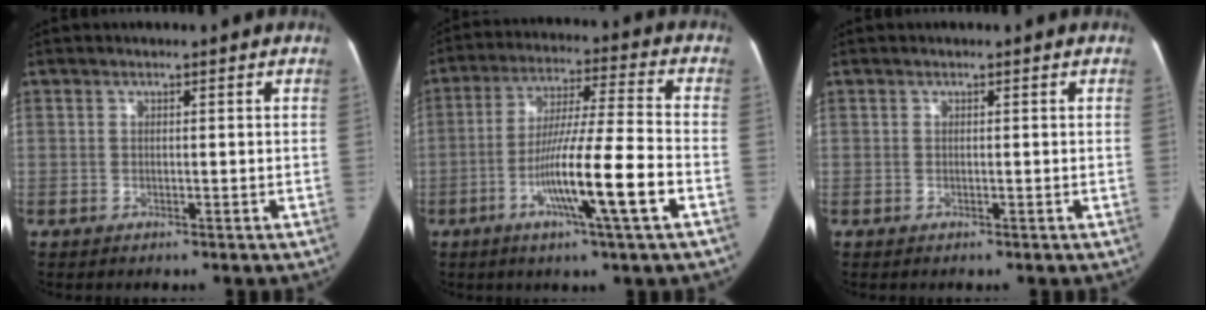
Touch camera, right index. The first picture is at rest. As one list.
[{"total": 13.7, "force": [-4.9, -0.8, 12.7], "torque": [-0.229, -0.008, -0.092]}, {"total": 0.0}]